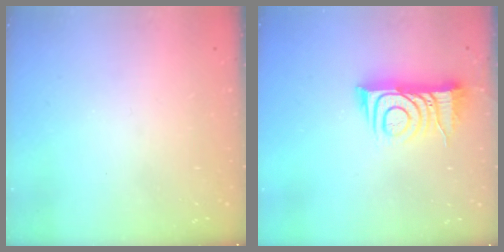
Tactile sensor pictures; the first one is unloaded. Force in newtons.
{"total": 11.5, "press": 11.4, "slide": 1.1}